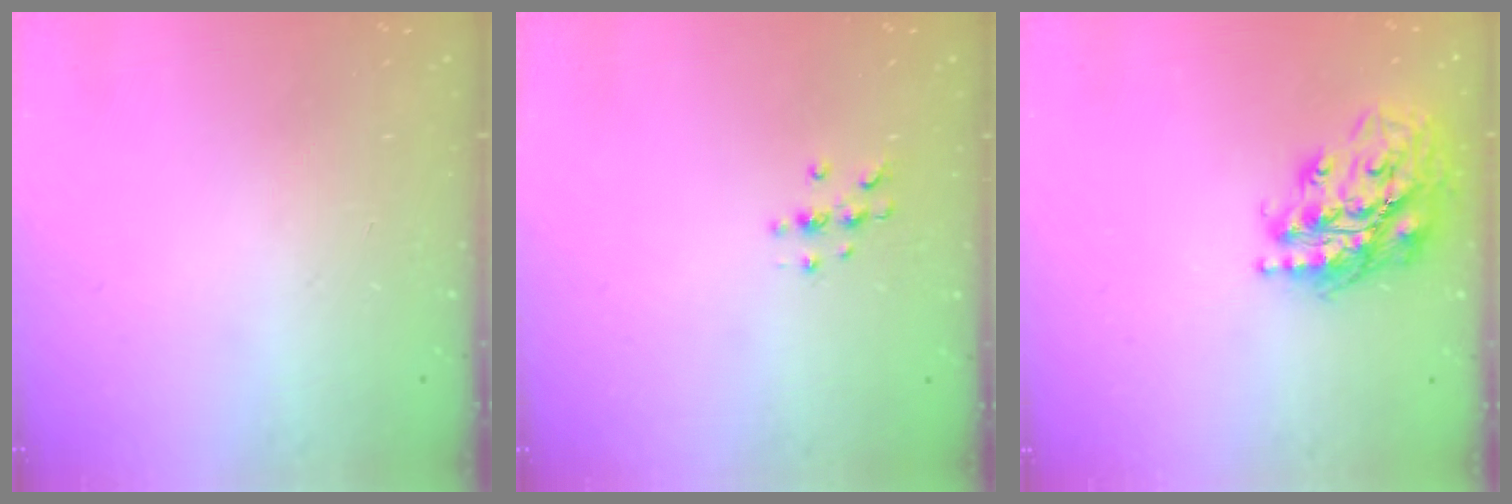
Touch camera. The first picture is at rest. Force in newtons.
{"total": 4.9, "press": 4.9, "slide": 0.5}
{"total": 19.9, "press": 19.8, "slide": 2.4}